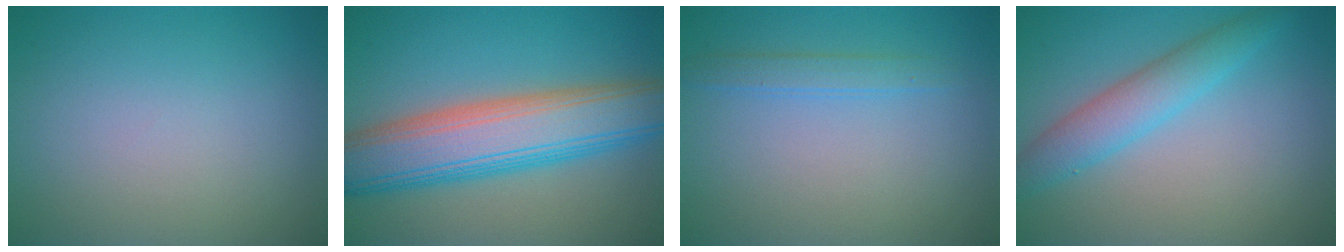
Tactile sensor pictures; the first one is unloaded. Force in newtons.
{"total": 9.6, "press": 9.5, "slide": 0.4}
{"total": 1.5, "press": 1.5, "slide": 0.1}
{"total": 3.8, "press": 3.8, "slide": 0.2}